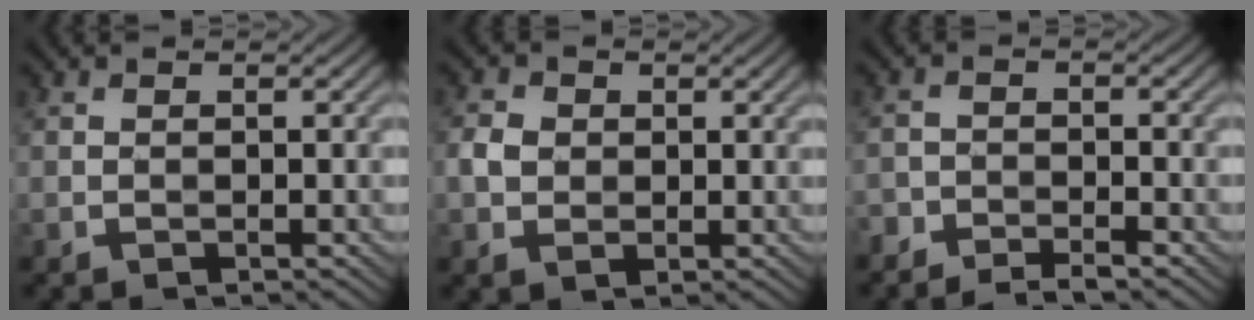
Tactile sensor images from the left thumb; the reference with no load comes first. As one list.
[{"total": 2.9, "force": [0.4, 2.4, 1.7], "torque": [-0.042, 0.000, 0.004]}, {"total": 3.7, "force": [-3.3, 0.6, 1.4], "torque": [-0.027, -0.001, -0.065]}]